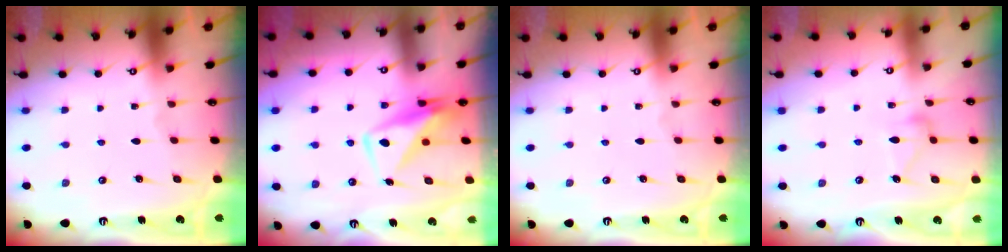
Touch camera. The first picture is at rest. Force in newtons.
{"total": 10.6, "press": 10.6, "slide": 0.8}
{"total": 0.0}
{"total": 11.1, "press": 11.1, "slide": 0.3}